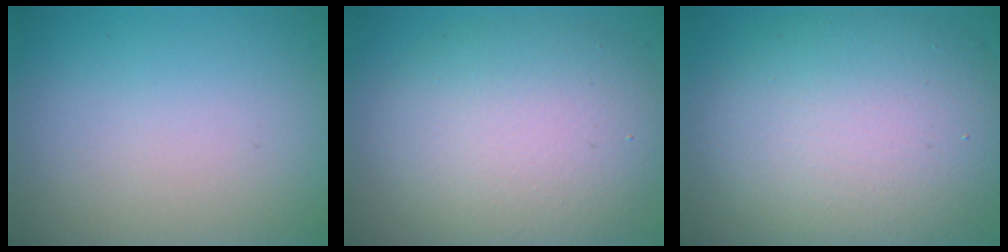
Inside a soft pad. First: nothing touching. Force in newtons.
{"total": 8.4, "press": 8.3, "slide": 0.8}
{"total": 10.7, "press": 10.6, "slide": 0.8}